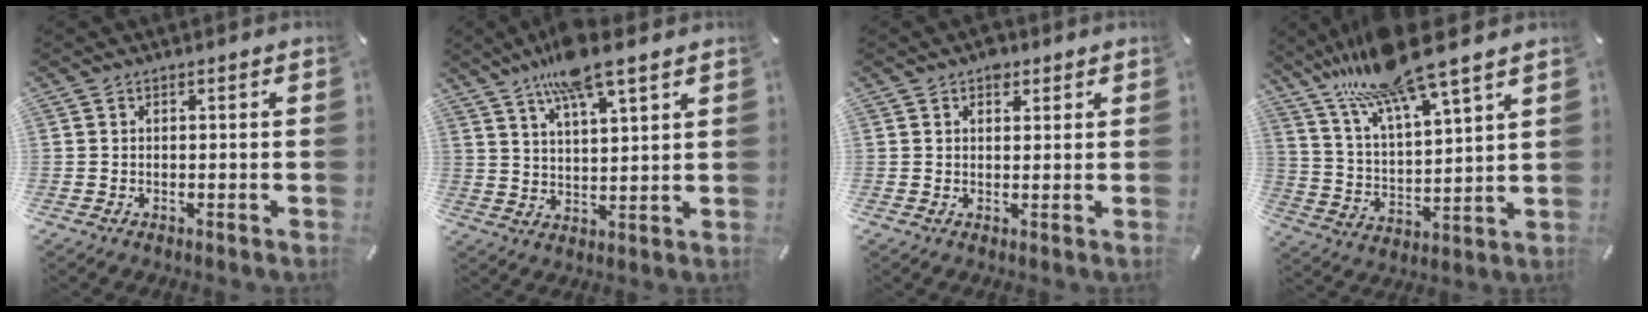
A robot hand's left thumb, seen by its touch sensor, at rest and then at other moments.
{"total": 10.4, "force": [8.0, 2.3, 6.2], "torque": [-0.116, -0.032, 0.141]}
{"total": 2.7, "force": [1.6, 1.9, 1.1], "torque": [-0.001, -0.006, 0.024]}
{"total": 15.9, "force": [13.7, 2.3, 7.8], "torque": [-0.168, -0.084, 0.240]}